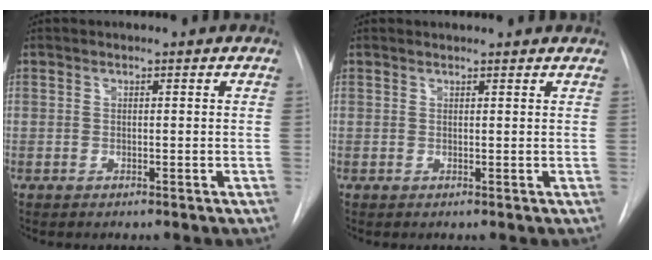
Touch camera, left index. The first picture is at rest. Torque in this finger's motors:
{"motor_torque": [0.78, -1.36, -0.05, 0.02]}